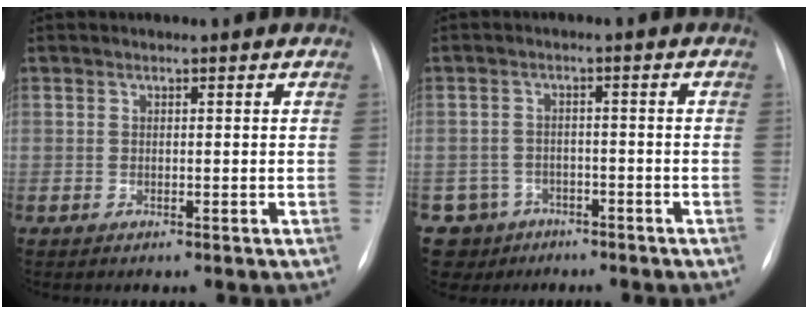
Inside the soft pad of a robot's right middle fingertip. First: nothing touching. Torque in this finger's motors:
{"motor_torque": [1.07, -1.07, 0.48, 0.06]}